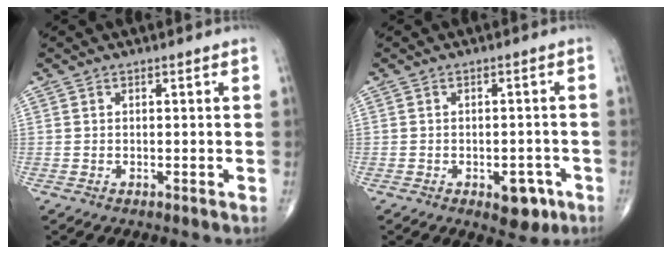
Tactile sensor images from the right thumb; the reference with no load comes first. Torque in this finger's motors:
{"motor_torque": [3.83, 1.18, 0.30, -0.55, 0.01]}